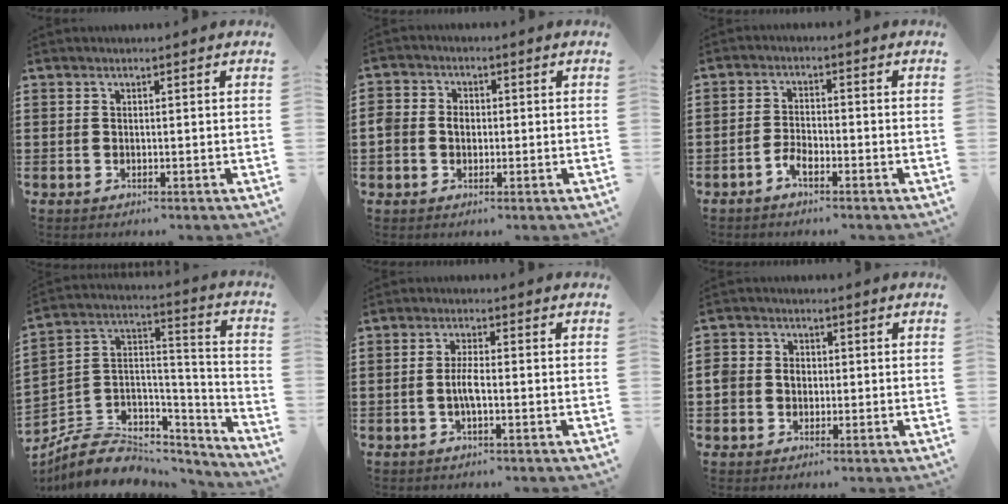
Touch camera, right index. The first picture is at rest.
{"total": 3.3, "force": [-0.5, 2.9, 1.5], "torque": [-0.045, 0.006, -0.016]}
{"total": 2.6, "force": [-1.9, 1.1, 1.5], "torque": [-0.035, 0.004, -0.039]}
{"total": 8.1, "force": [-5.4, 5.3, 2.8], "torque": [-0.064, 0.013, -0.097]}
{"total": 3.1, "force": [-0.7, 0.7, 2.9], "torque": [-0.067, -0.004, -0.018]}
{"total": 3.8, "force": [-0.6, 3.6, 1.2], "torque": [-0.050, 0.006, -0.018]}